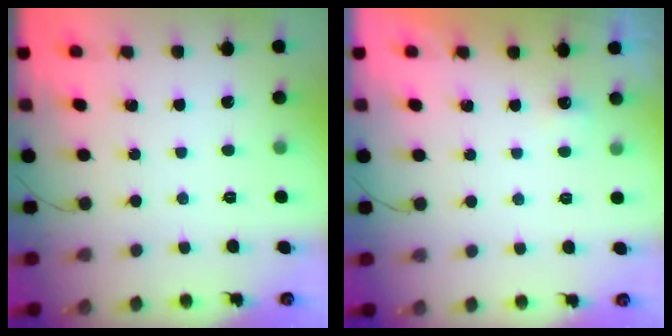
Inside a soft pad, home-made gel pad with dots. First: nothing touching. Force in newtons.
{"total": 3.3, "press": 1.1, "slide": 3.1}